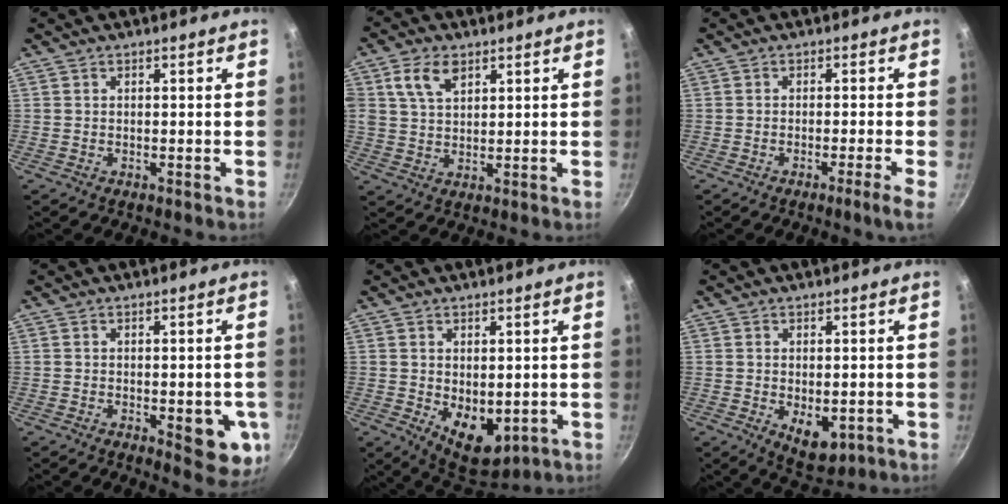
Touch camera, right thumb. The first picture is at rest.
{"total": 7.1, "force": [3.4, 4.3, 4.5], "torque": [-0.075, -0.006, 0.063]}
{"total": 3.6, "force": [-1.8, -0.5, 3.1], "torque": [-0.059, 0.006, -0.029]}
{"total": 9.4, "force": [-2.1, 4.0, 8.2], "torque": [-0.066, -0.003, -0.023]}
{"total": 8.8, "force": [-0.7, 5.6, 6.8], "torque": [-0.075, -0.021, 0.005]}
{"total": 7.0, "force": [-1.3, 4.1, 5.5], "torque": [-0.067, -0.009, -0.006]}